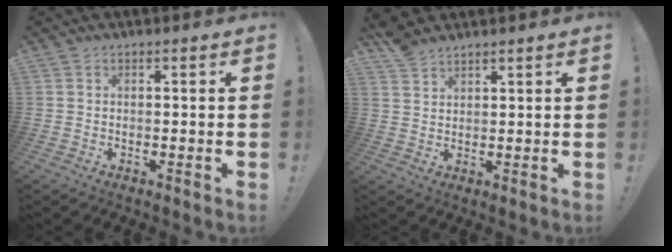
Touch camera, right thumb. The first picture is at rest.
{"total": 4.4, "force": [3.9, 1.5, 1.4], "torque": [-0.026, -0.022, 0.075]}